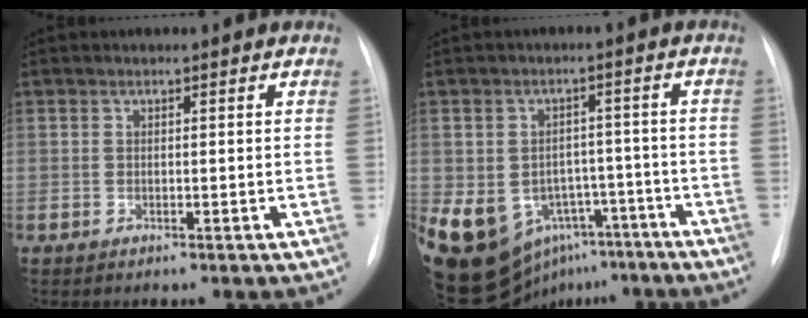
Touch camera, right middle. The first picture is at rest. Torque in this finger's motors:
{"motor_torque": [1.63, -0.50, 1.03, 0.21]}